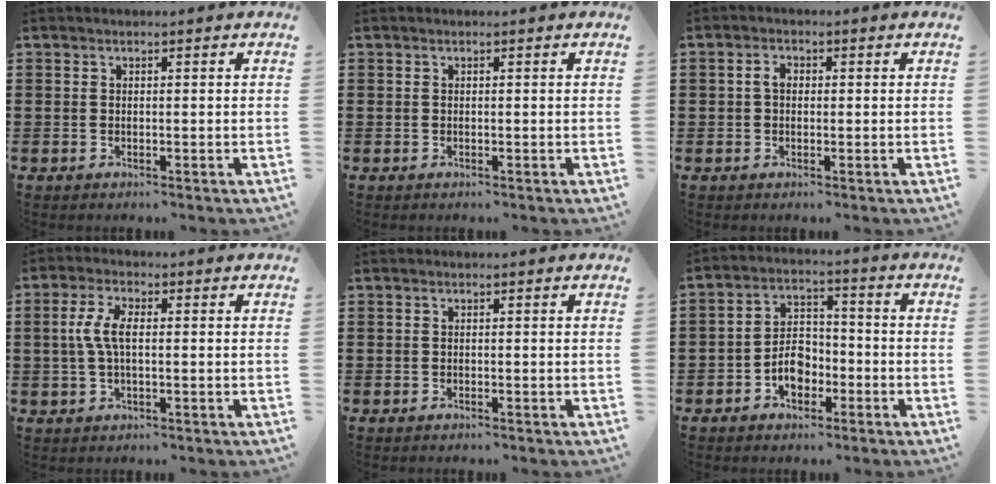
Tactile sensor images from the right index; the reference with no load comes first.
{"total": 0.0}
{"total": 2.1, "force": [0.1, 1.4, 1.5], "torque": [-0.031, 0.006, 0.000]}
{"total": 5.1, "force": [0.2, 2.1, 4.6], "torque": [-0.110, 0.001, -0.006]}
{"total": 0.0}
{"total": 5.3, "force": [-2.3, 3.7, 3.1], "torque": [-0.051, 0.006, -0.042]}